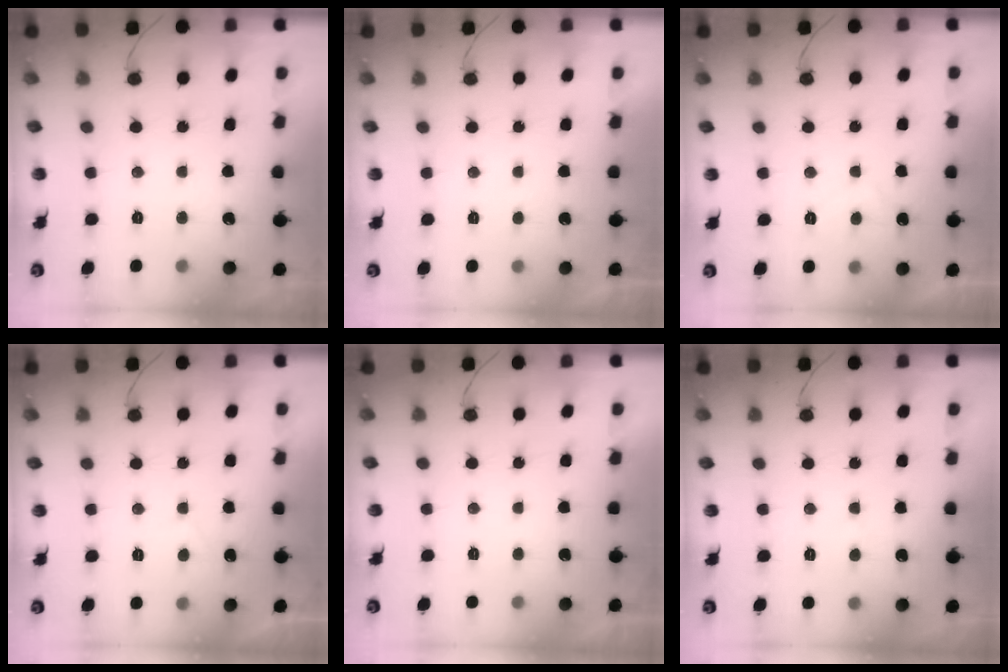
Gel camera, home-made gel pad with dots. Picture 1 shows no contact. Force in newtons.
{"total": 2.3, "press": 2.3, "slide": 0.4}
{"total": 2.3, "press": 2.1, "slide": 0.8}
{"total": 0.9, "press": 0.7, "slide": 0.6}
{"total": 2.3, "press": 2.3, "slide": 0.3}
{"total": 2.1, "press": 2.1, "slide": 0.2}